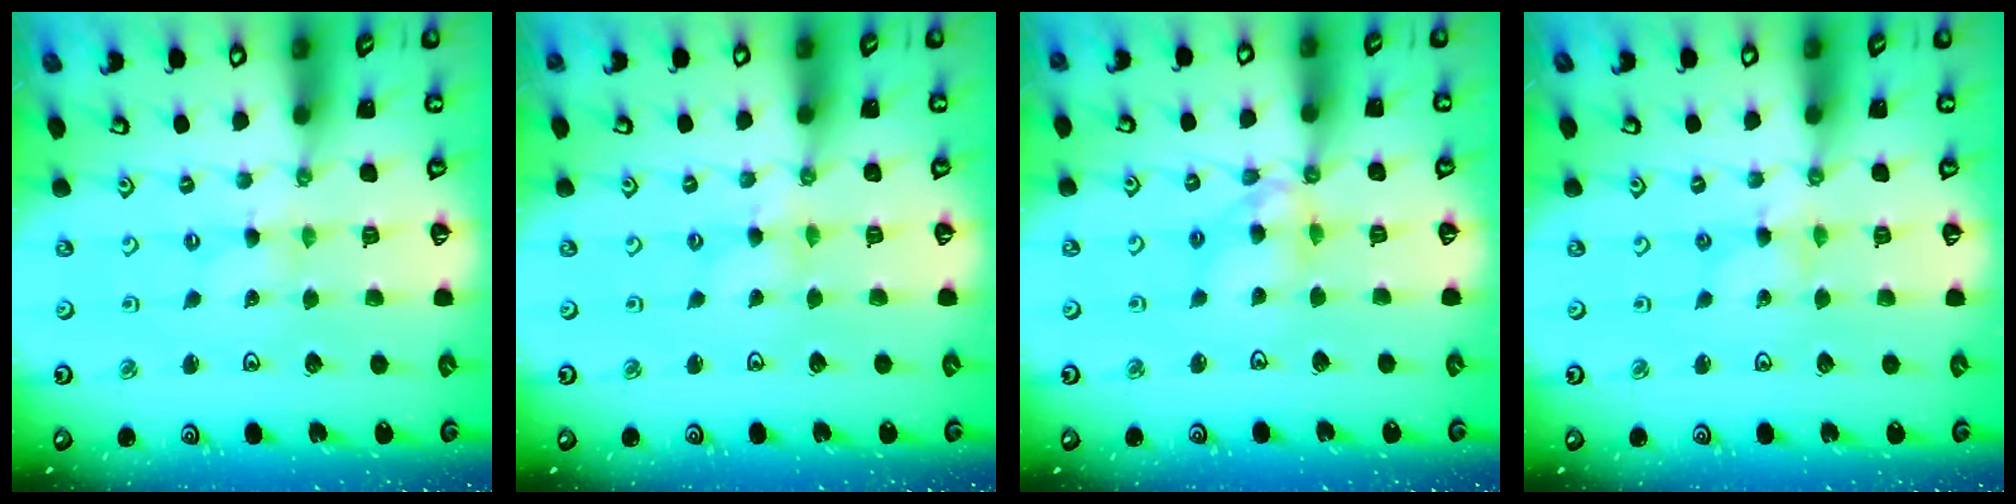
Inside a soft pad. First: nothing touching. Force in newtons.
{"total": 0.6, "press": 0.6, "slide": 0.2}
{"total": 10.1, "press": 10.0, "slide": 1.0}
{"total": 1.8, "press": 1.8, "slide": 0.2}